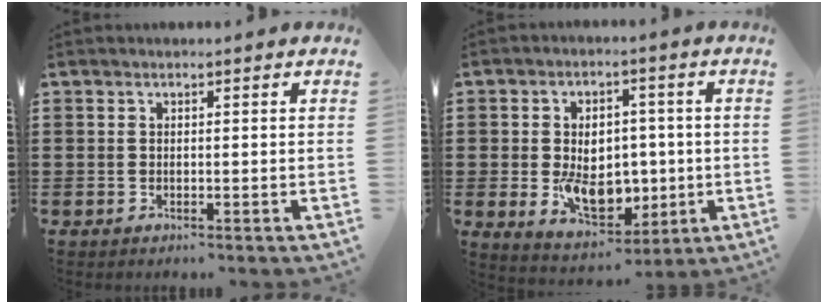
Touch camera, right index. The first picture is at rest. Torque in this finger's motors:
{"motor_torque": [1.26, 0.88, 1.05, 0.21]}